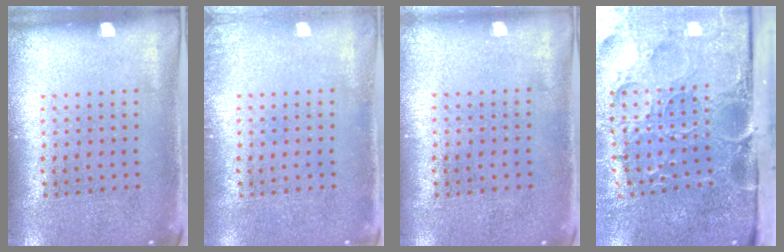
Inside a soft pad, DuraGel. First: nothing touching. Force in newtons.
{"total": 0.7, "press": 0.6, "slide": 0.2}
{"total": 0.0}
{"total": 5.5, "press": 4.2, "slide": 3.5}